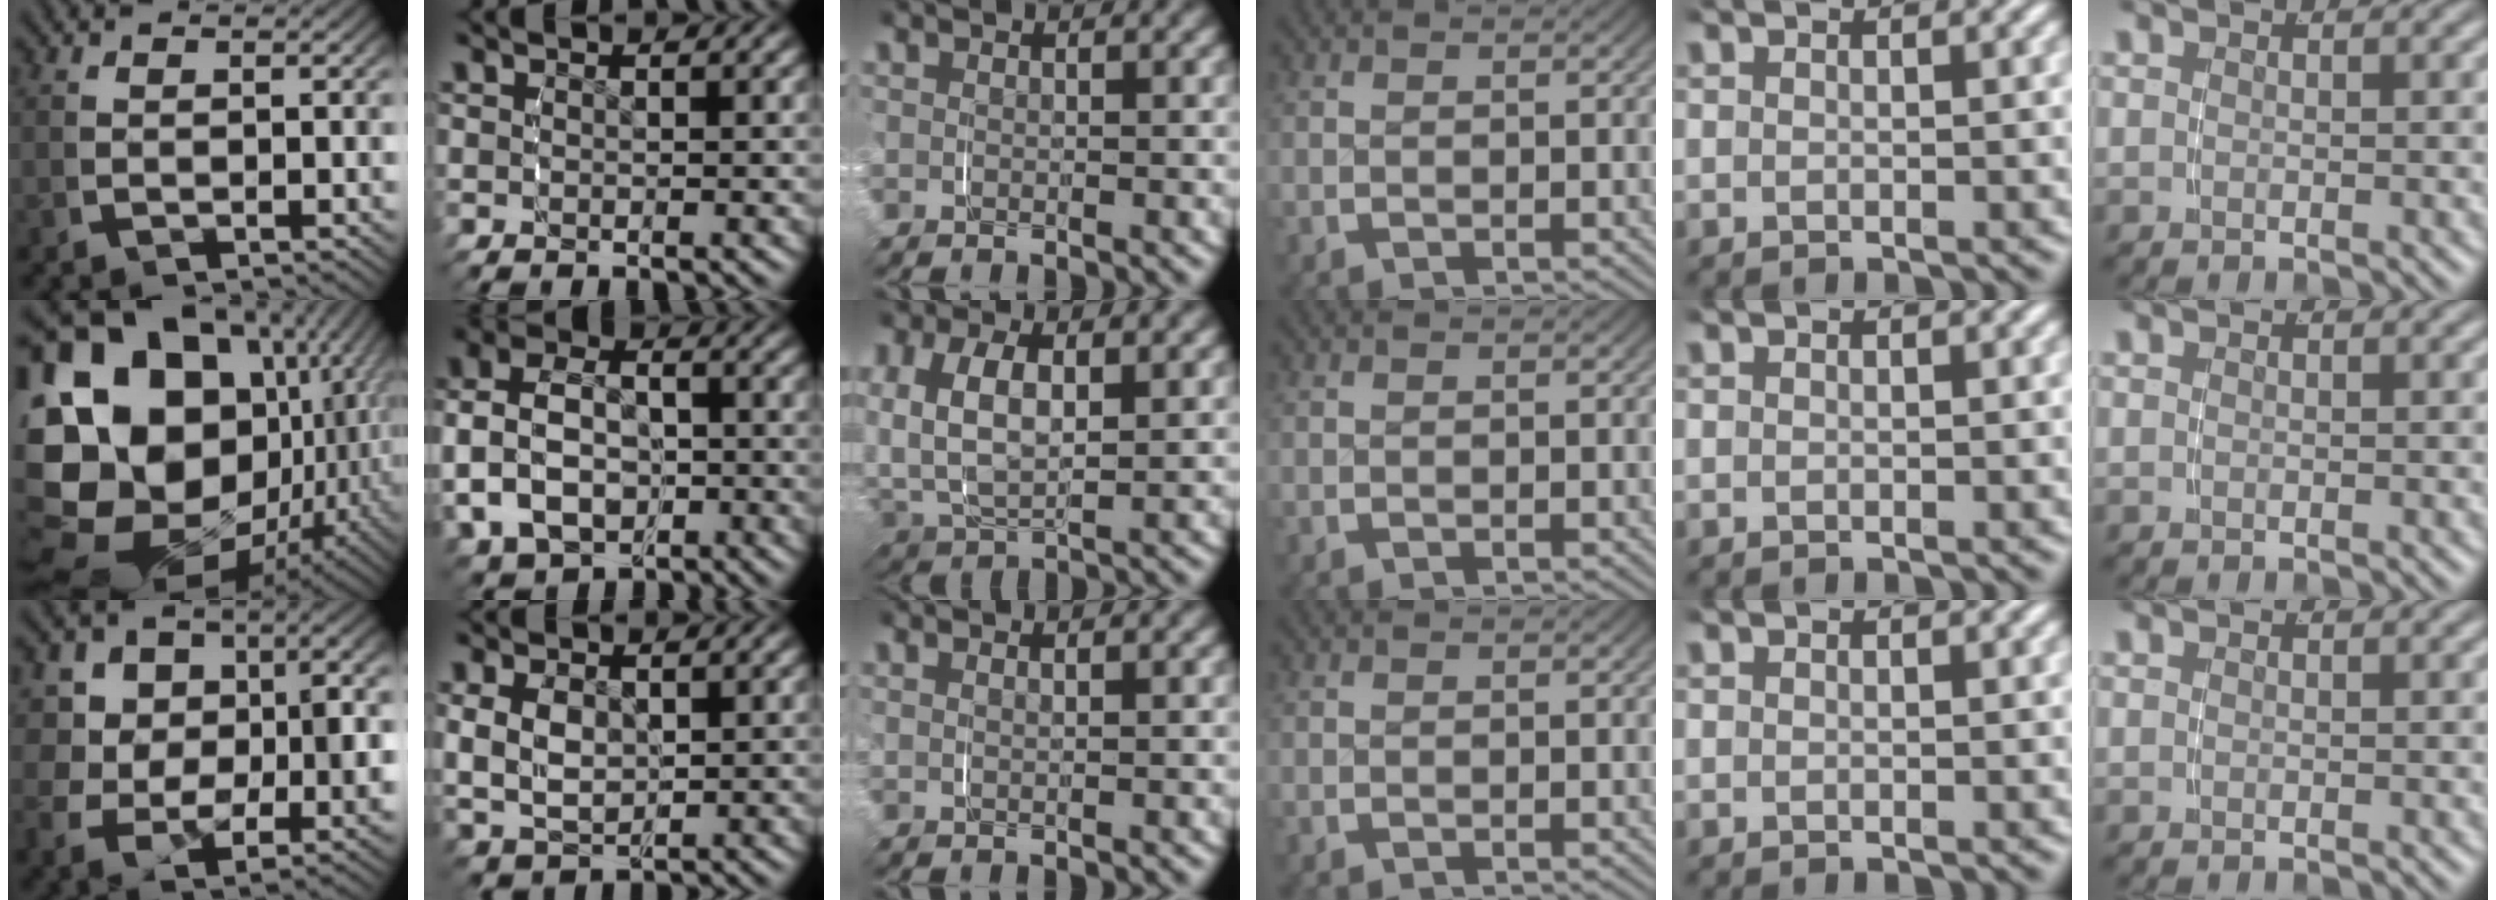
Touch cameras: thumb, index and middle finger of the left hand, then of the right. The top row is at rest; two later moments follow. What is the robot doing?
{"motion": "grasp_and_lifting", "object": "jacket"}